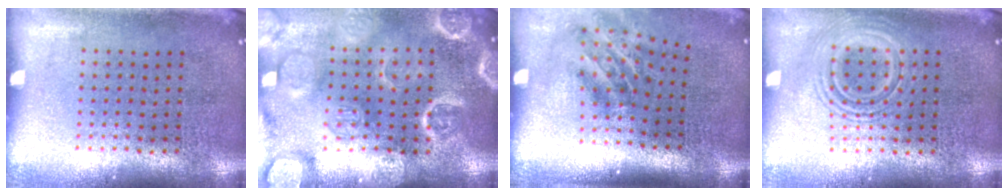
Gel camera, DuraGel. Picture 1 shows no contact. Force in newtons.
{"total": 3.9, "press": 3.9, "slide": 0.4}
{"total": 1.9, "press": 1.2, "slide": 1.5}
{"total": 1.9, "press": 1.9, "slide": 0.3}